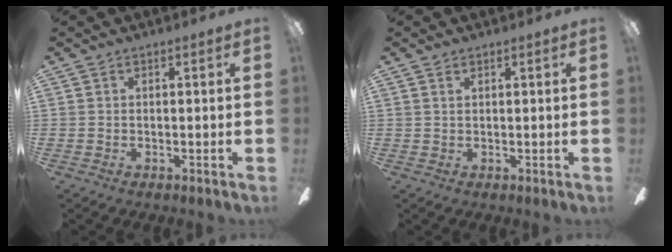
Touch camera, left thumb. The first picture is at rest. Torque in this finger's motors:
{"motor_torque": [0.00, -0.17, -0.19, 0.12, -0.01]}